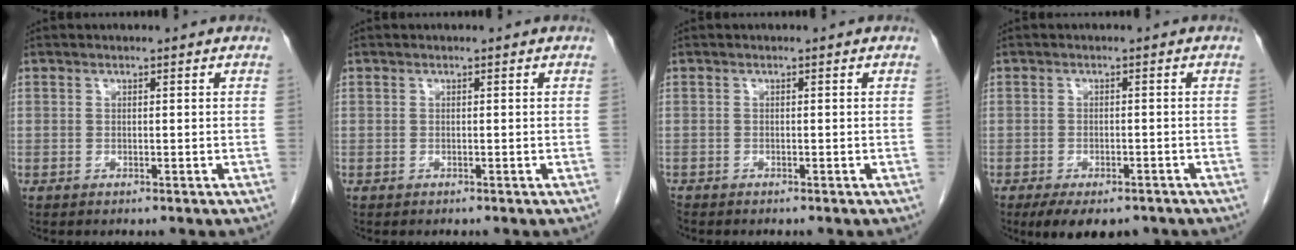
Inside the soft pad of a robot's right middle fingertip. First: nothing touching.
{"total": 0.0}
{"total": 0.8, "force": [-0.8, 0.3, 0.1], "torque": [-0.008, -0.002, -0.016]}
{"total": 8.0, "force": [-5.9, 3.4, 4.2], "torque": [-0.058, -0.006, -0.083]}